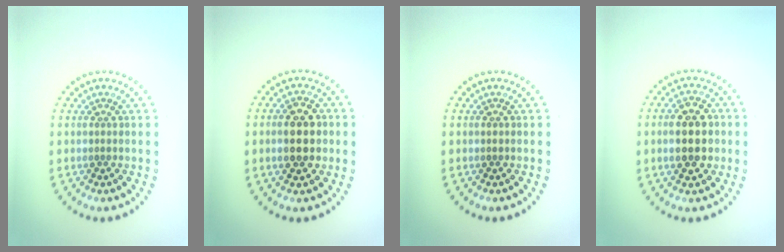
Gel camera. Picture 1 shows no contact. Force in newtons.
{"total": 4.5, "press": 4.5, "slide": 0.2}
{"total": 0.5, "press": 0.4, "slide": 0.3}
{"total": 5.1, "press": 5.1, "slide": 0.3}